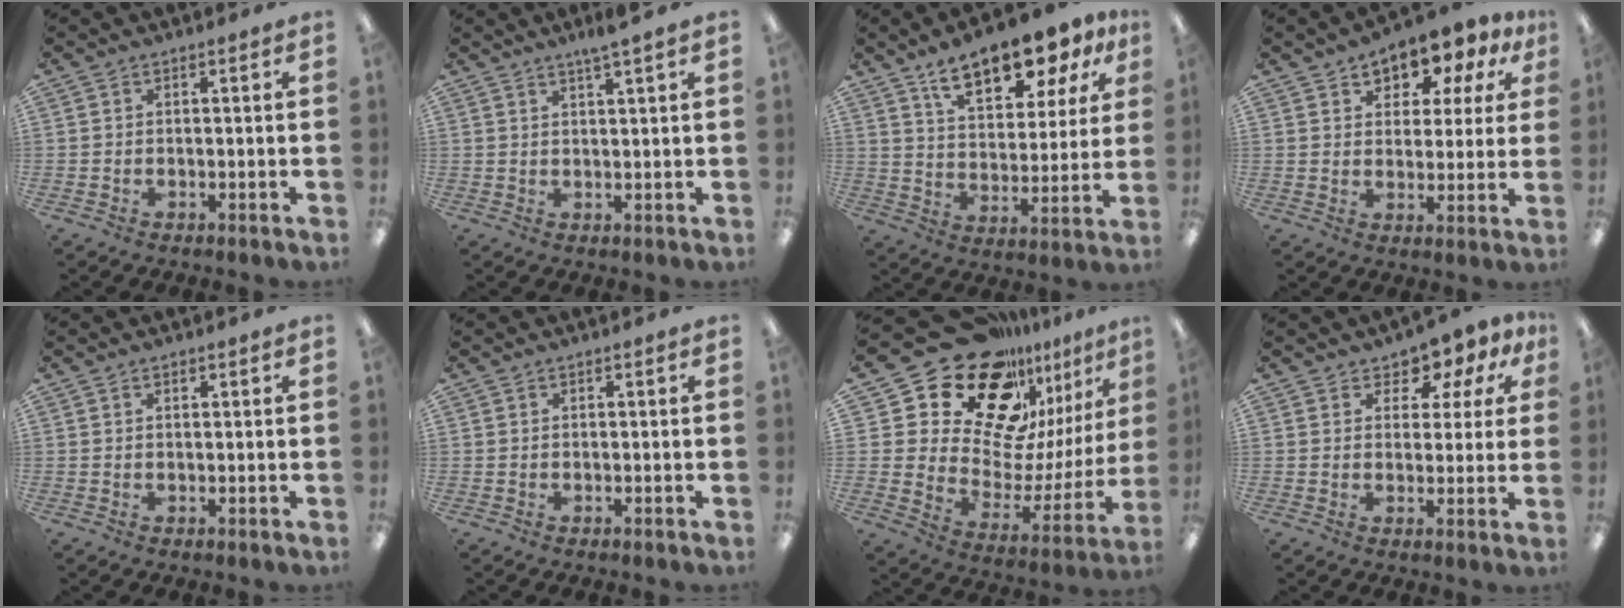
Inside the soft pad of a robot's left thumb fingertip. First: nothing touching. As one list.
[{"total": 3.2, "force": [2.5, -0.5, 1.9], "torque": [-0.042, -0.004, 0.044]}, {"total": 14.6, "force": [10.6, 6.1, 7.9], "torque": [-0.121, -0.051, 0.184]}, {"total": 8.4, "force": [6.4, 4.6, 2.8], "torque": [-0.052, -0.044, 0.114]}, {"total": 0.8, "force": [0.6, 0.3, 0.4], "torque": [-0.010, 0.001, 0.010]}, {"total": 0.0}, {"total": 25.8, "force": [19.7, 12.8, 10.6], "torque": [-0.182, -0.150, 0.365]}, {"total": 5.4, "force": [3.6, 3.7, 1.6], "torque": [-0.025, -0.026, 0.063]}]